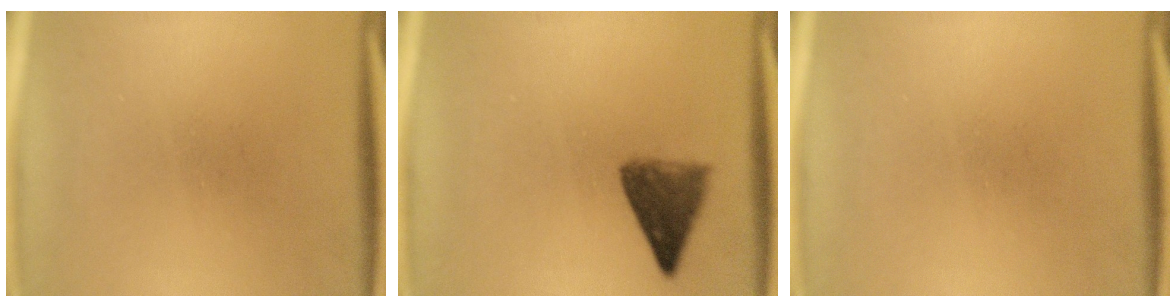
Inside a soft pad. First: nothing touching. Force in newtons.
{"total": 5.4}
{"total": 0.0}